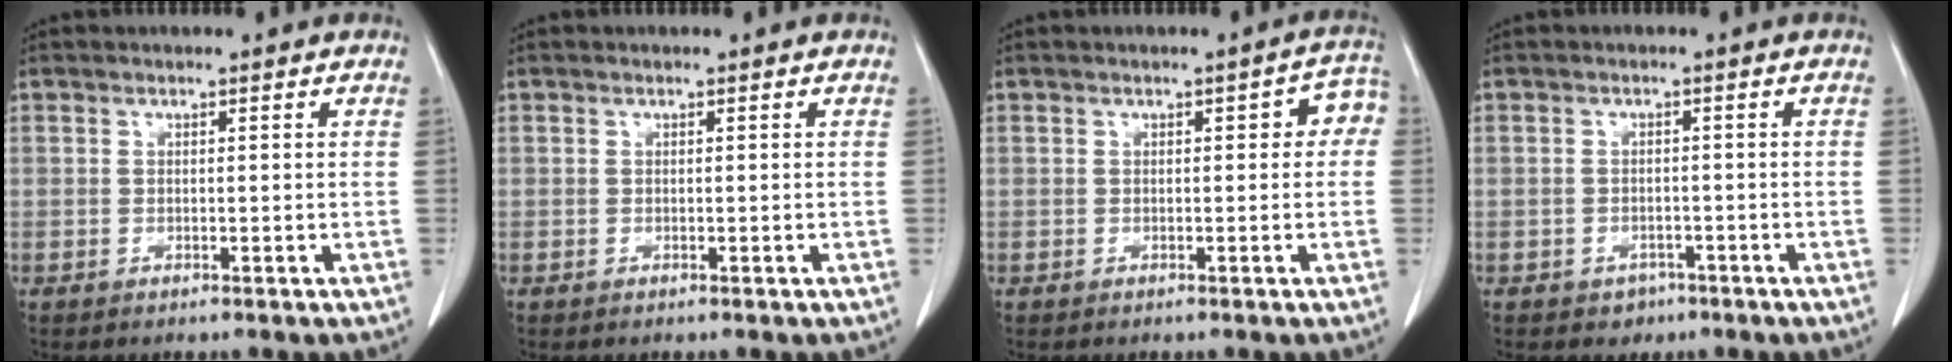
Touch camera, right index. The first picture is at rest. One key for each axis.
{"total": 0.0}
{"total": 3.8, "fx": 0.5, "fy": 1.7, "fz": 3.4, "tx": -0.031, "ty": 0.025, "tz": 0.001}
{"total": 2.2, "fx": -1.3, "fy": 1.7, "fz": 0.5, "tx": -0.004, "ty": 0.006, "tz": -0.010}